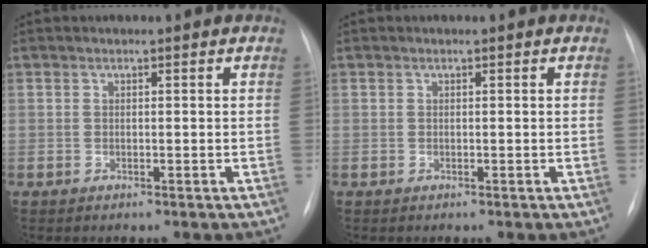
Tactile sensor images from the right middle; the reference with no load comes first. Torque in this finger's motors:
{"motor_torque": [0.20, -0.47, 0.02, 0.01]}